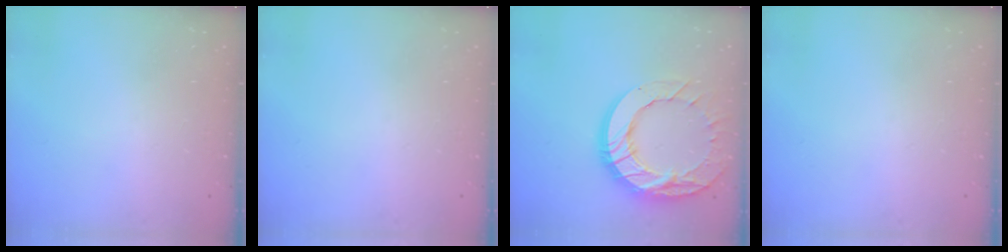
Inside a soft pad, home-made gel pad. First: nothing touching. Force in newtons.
{"total": 0.0}
{"total": 20.9, "press": 20.8, "slide": 1.9}
{"total": 0.0}